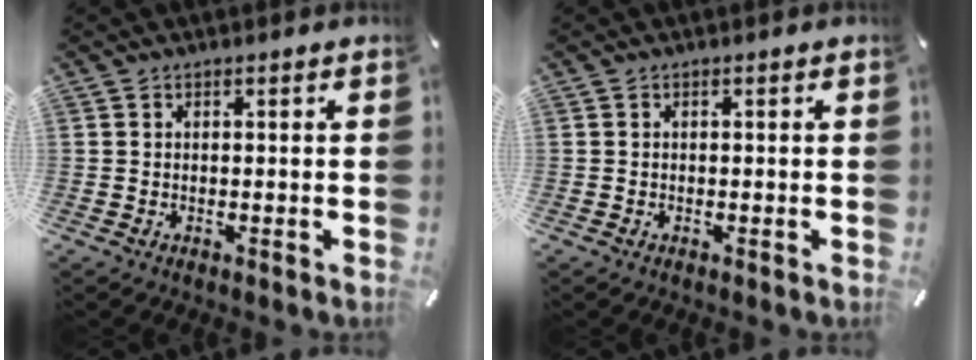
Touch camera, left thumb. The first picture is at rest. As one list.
[{"total": 0.0}]